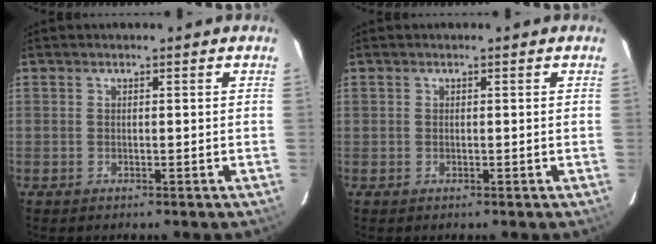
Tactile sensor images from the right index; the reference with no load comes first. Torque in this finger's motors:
{"motor_torque": [0.04, 0.02, 0.01, 0.01]}